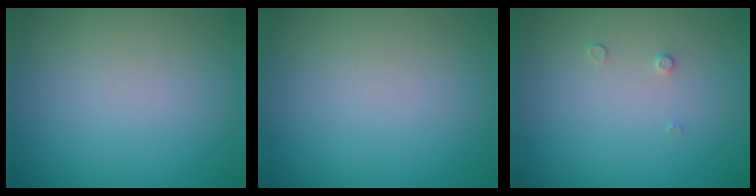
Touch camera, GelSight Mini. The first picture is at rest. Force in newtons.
{"total": 0.0}
{"total": 0.6, "press": 0.6, "slide": 0.2}